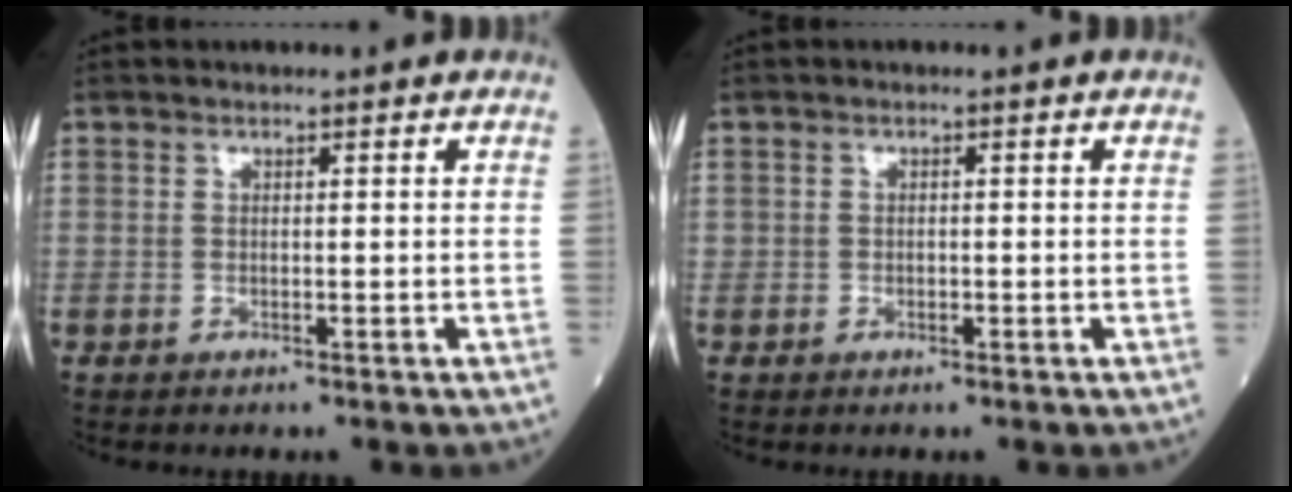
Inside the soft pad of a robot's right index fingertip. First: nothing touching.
{"total": 0.6, "force": [-0.3, 0.5, 0.1], "torque": [0.004, 0.002, -0.005]}